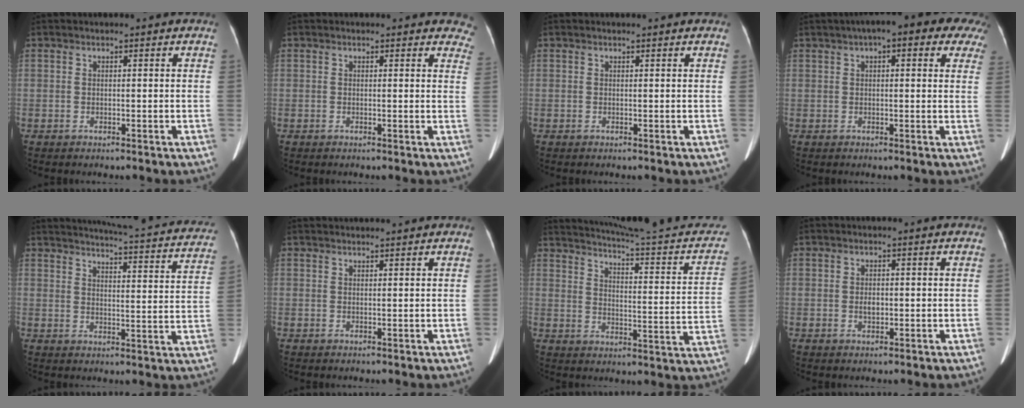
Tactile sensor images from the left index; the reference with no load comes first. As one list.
[{"total": 4.9, "force": [4.5, 1.9, 0.8], "torque": [0.026, -0.011, 0.015]}, {"total": 1.1, "force": [1.1, 0.1, 0.3], "torque": [-0.008, 0.009, 0.010]}, {"total": 14.5, "force": [8.9, 4.2, 10.6], "torque": [-0.138, 0.046, 0.101]}, {"total": 24.6, "force": [22.6, 2.6, 9.4], "torque": [-0.128, -0.059, 0.255]}, {"total": 5.4, "force": [5.2, -0.2, 1.4], "torque": [-0.013, 0.030, 0.063]}, {"total": 25.2, "force": [23.6, 0.4, 8.7], "torque": [-0.118, -0.082, 0.293]}, {"total": 1.1, "force": [-0.1, 0.8, 0.8], "torque": [-0.012, -0.002, -0.001]}]